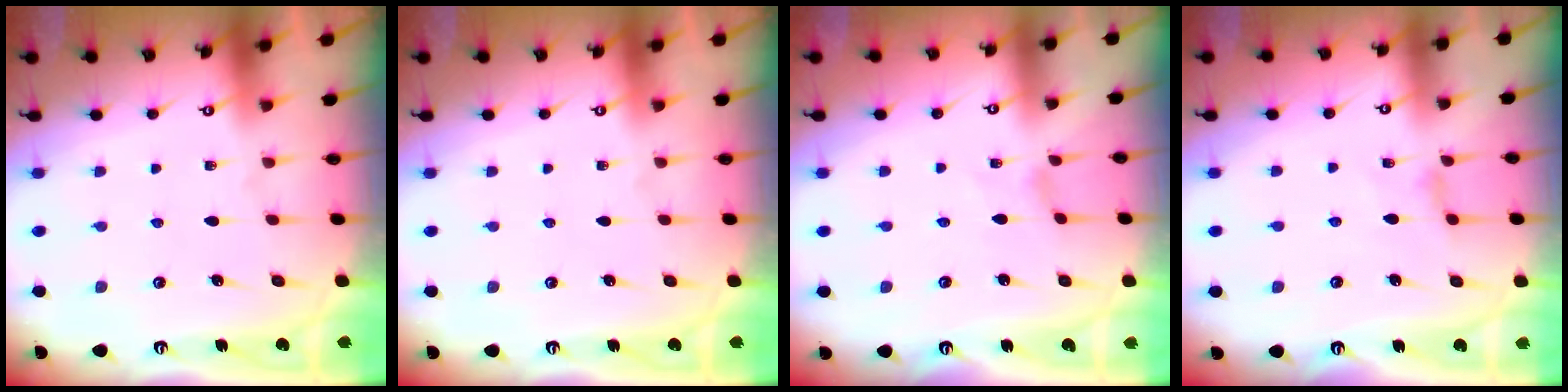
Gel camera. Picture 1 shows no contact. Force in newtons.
{"total": 0.0}
{"total": 0.5, "press": 0.5, "slide": 0.2}
{"total": 1.9, "press": 1.8, "slide": 0.5}